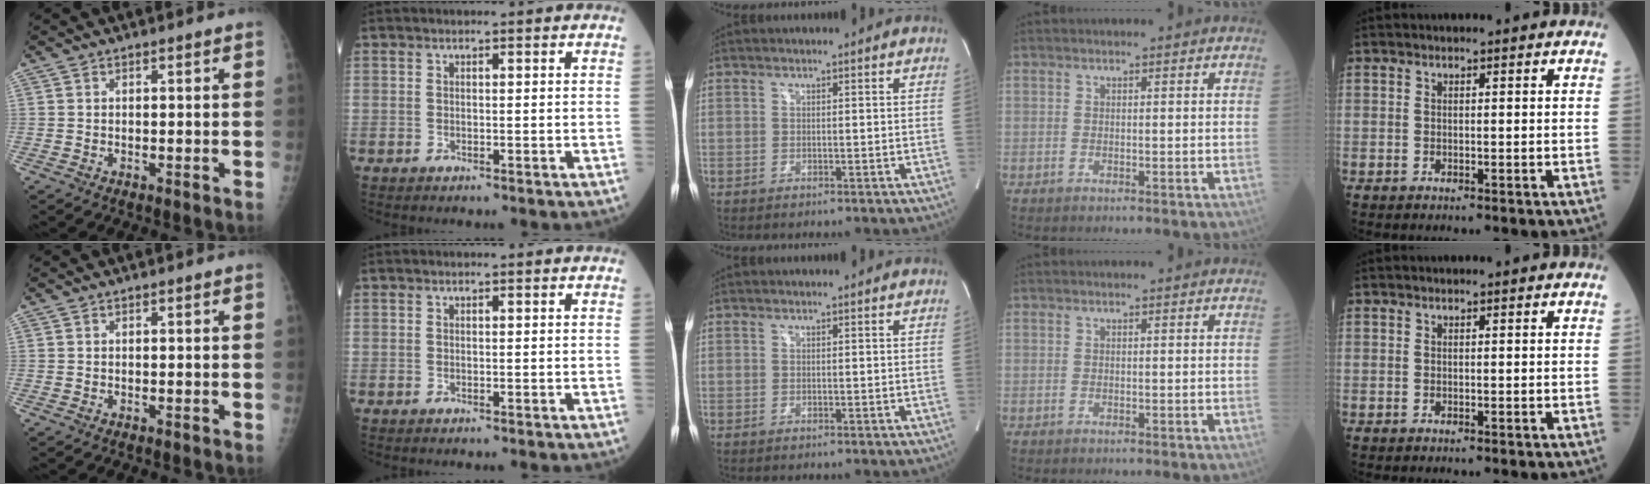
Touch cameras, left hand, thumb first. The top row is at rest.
{}